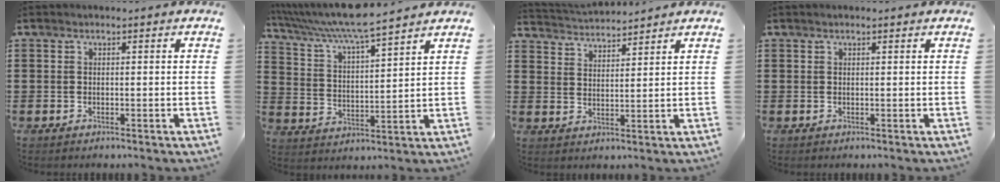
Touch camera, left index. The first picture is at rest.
{"total": 7.3, "force": [6.6, -0.6, 3.1], "torque": [-0.085, -0.040, 0.112]}
{"total": 3.3, "force": [3.3, -0.1, -0.2], "torque": [-0.011, -0.018, 0.057]}
{"total": 0.6, "force": [0.4, 0.0, 0.4], "torque": [-0.008, 0.001, 0.008]}